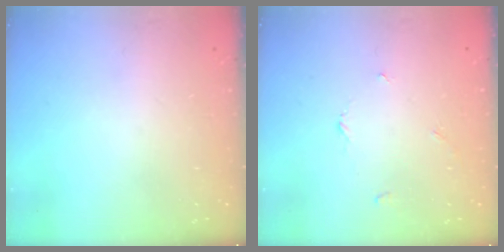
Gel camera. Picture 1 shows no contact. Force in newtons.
{"total": 2.8, "press": 2.8, "slide": 0.3}